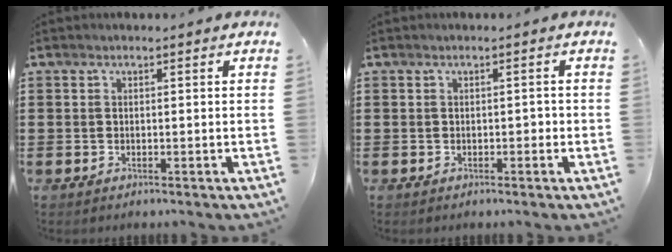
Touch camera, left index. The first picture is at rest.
{"total": 0.9, "force": [-0.4, 0.5, 0.7], "torque": [-0.016, 0.003, -0.010]}